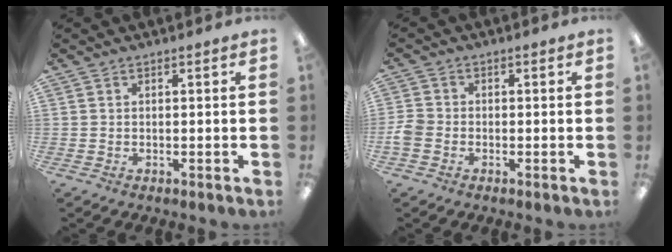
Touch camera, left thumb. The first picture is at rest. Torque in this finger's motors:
{"motor_torque": [-0.03, 0.05, 0.02, -0.01, 0.00]}